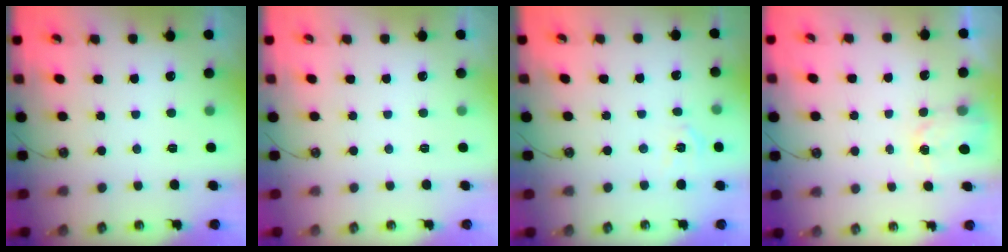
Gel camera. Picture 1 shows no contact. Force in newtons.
{"total": 0.0}
{"total": 3.5, "press": 3.5, "slide": 0.1}
{"total": 2.6, "press": 2.5, "slide": 0.4}